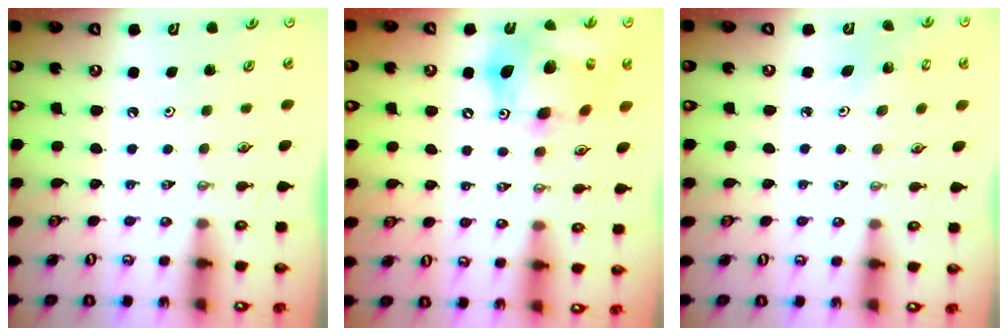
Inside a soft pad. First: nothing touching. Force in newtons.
{"total": 18.6, "press": 18.4, "slide": 2.8}
{"total": 2.0, "press": 2.0, "slide": 0.2}